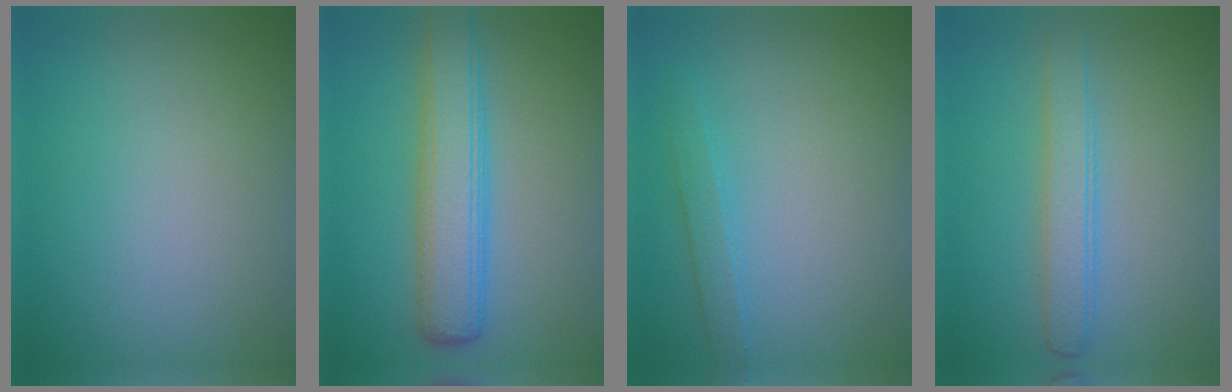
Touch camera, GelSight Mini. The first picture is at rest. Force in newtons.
{"total": 5.6, "press": 5.6, "slide": 0.1}
{"total": 1.5, "press": 1.5, "slide": 0.0}
{"total": 2.9, "press": 2.9, "slide": 0.1}